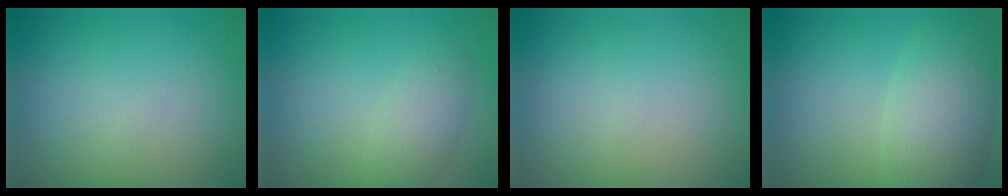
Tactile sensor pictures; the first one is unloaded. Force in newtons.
{"total": 2.4, "press": 2.4, "slide": 0.1}
{"total": 0.0}
{"total": 6.4, "press": 6.4, "slide": 0.3}